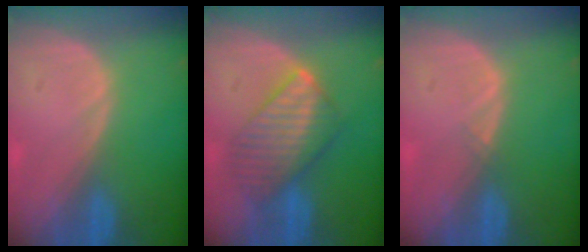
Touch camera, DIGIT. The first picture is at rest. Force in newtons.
{"total": 7.4, "press": 7.4, "slide": 0.1}
{"total": 0.7, "press": 0.5, "slide": 0.4}